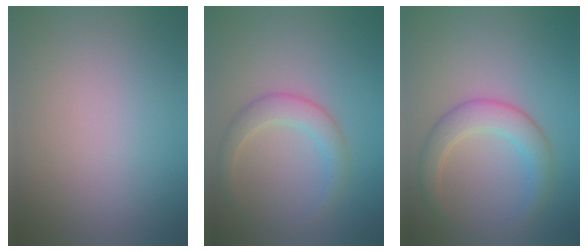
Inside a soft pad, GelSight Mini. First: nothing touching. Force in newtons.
{"total": 2.7, "press": 2.7, "slide": 0.2}
{"total": 3.8, "press": 3.8, "slide": 0.4}